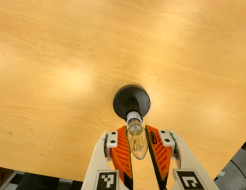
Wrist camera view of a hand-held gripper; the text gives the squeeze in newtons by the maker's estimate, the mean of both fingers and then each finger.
{"total": 14.6, "left": 16.2, "right": 13.0}